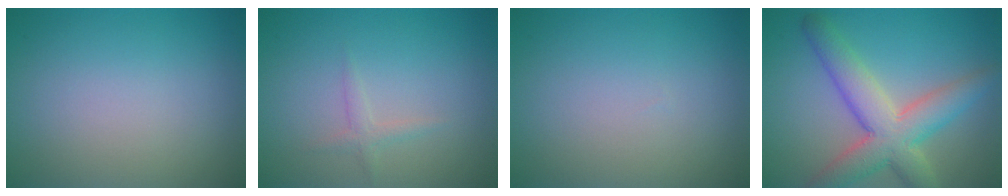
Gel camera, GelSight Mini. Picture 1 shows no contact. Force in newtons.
{"total": 1.1, "press": 1.1, "slide": 0.0}
{"total": 0.0}
{"total": 7.0, "press": 7.0, "slide": 0.6}